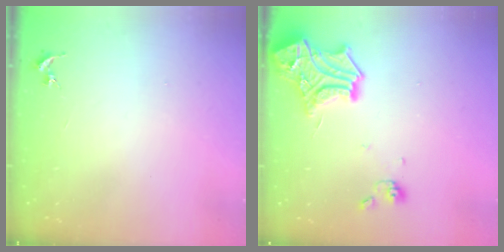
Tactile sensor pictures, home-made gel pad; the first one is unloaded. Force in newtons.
{"total": 16.2, "press": 16.2, "slide": 1.5}